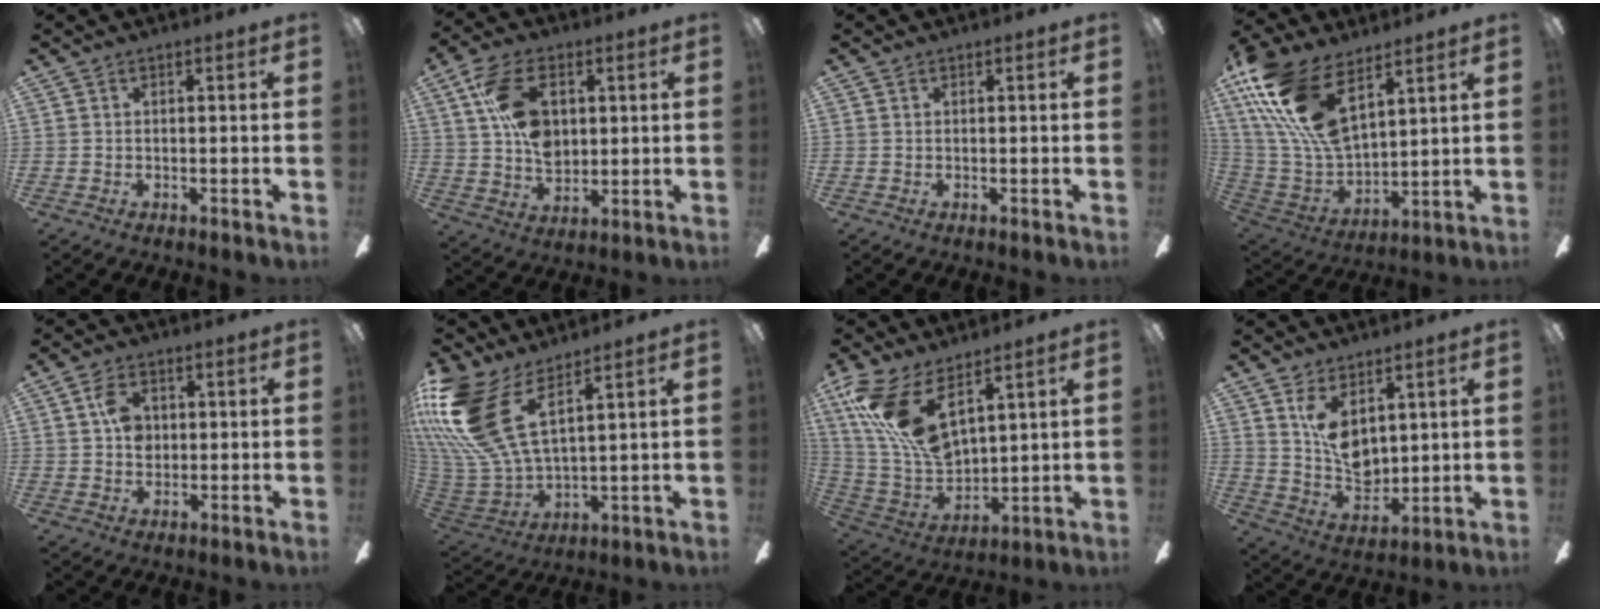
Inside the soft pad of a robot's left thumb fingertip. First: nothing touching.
{"total": 15.0, "force": [4.3, 9.6, 10.6], "torque": [-0.200, 0.009, 0.081]}
{"total": 0.0}
{"total": 22.6, "force": [12.4, 10.9, 15.5], "torque": [-0.348, -0.053, 0.220]}
{"total": 6.3, "force": [1.4, 4.6, 4.1], "torque": [-0.061, 0.004, 0.023]}
{"total": 21.9, "force": [10.9, 10.1, 16.0], "torque": [-0.359, -0.052, 0.200]}
{"total": 18.2, "force": [9.7, 7.9, 13.3], "torque": [-0.297, -0.050, 0.172]}
{"total": 10.3, "force": [4.9, 6.4, 6.4], "torque": [-0.116, -0.025, 0.094]}